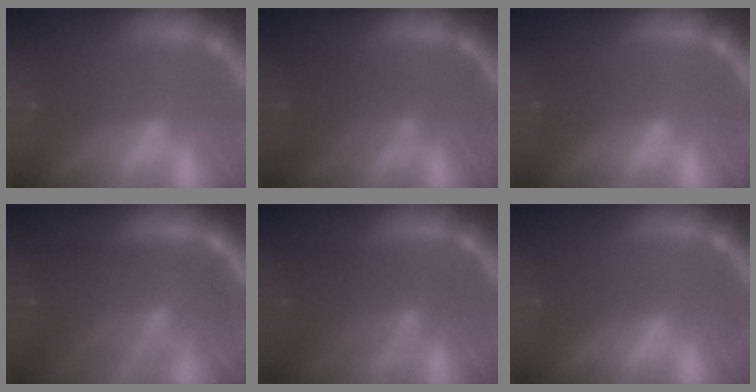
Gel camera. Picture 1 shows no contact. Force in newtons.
{"total": 4.1}
{"total": 1.5}
{"total": 9.5}
{"total": 6.5}
{"total": 0.0}